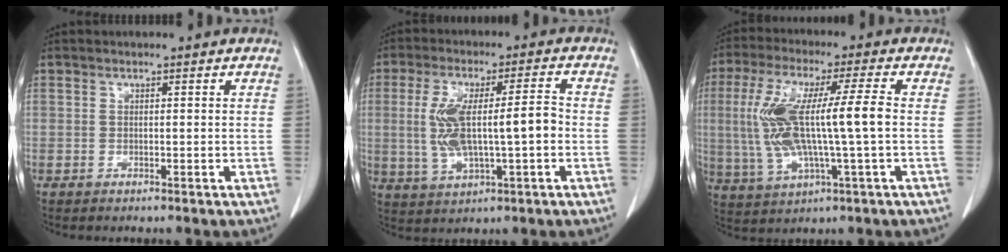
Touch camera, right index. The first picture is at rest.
{"total": 11.0, "force": [-0.7, 2.6, 10.7], "torque": [-0.215, 0.018, -0.004]}
{"total": 13.9, "force": [0.0, 1.4, 13.8], "torque": [-0.287, 0.011, 0.002]}